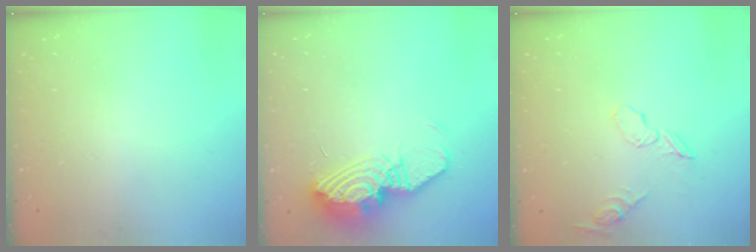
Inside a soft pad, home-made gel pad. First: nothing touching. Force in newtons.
{"total": 13.3, "press": 13.3, "slide": 1.1}
{"total": 8.3, "press": 8.1, "slide": 1.6}